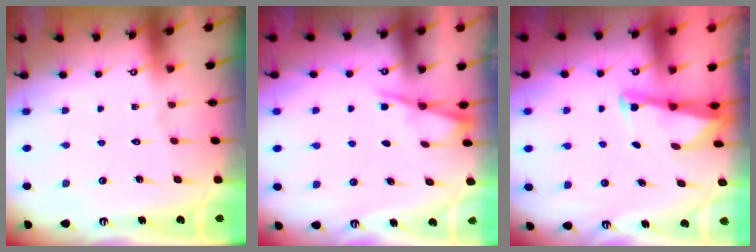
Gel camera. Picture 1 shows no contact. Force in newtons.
{"total": 3.3, "press": 3.3, "slide": 0.3}
{"total": 2.8, "press": 2.8, "slide": 0.2}